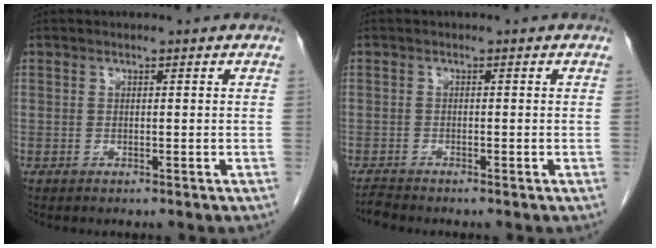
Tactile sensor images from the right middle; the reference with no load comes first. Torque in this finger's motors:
{"motor_torque": [-0.23, -0.07, -0.02, -0.01]}